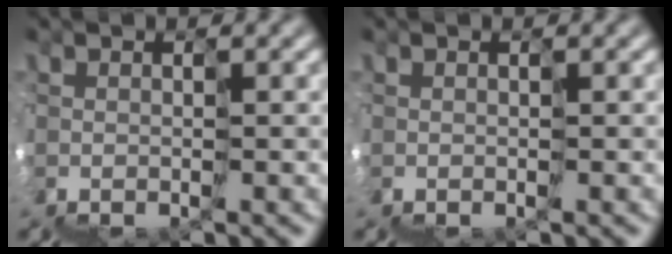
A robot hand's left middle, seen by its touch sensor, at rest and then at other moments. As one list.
[{"total": 0.0}]